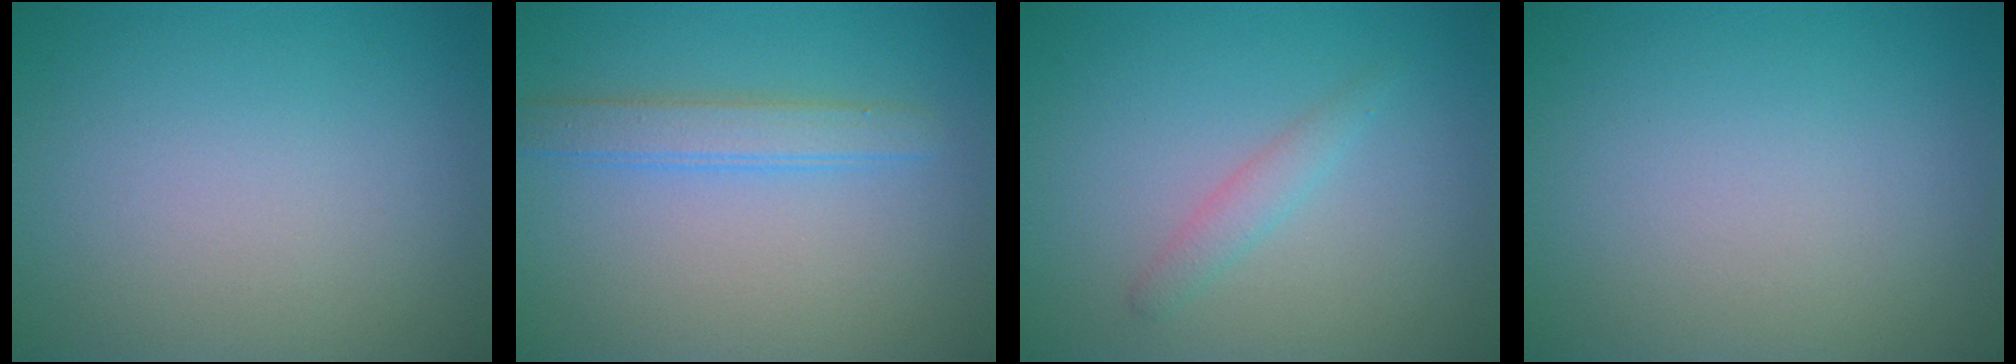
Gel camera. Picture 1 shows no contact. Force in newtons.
{"total": 2.5, "press": 2.5, "slide": 0.1}
{"total": 1.4, "press": 1.4, "slide": 0.0}
{"total": 0.0}